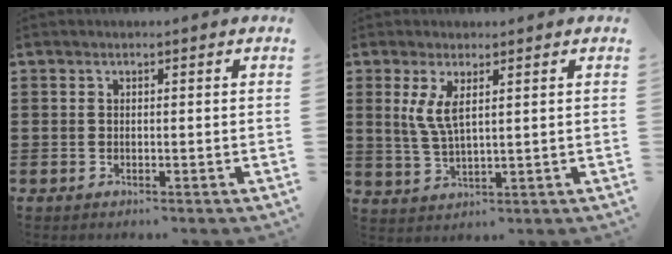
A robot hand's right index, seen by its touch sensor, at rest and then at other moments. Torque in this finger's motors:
{"motor_torque": [0.41, -0.22, 0.41, 0.12]}